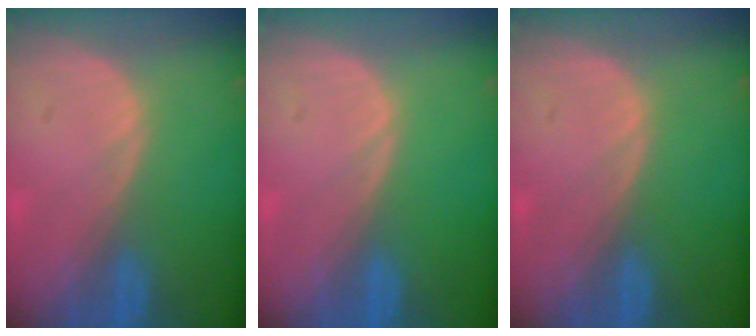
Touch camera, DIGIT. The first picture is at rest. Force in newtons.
{"total": 0.0}
{"total": 0.0}